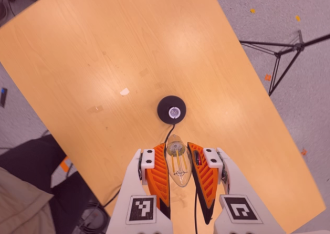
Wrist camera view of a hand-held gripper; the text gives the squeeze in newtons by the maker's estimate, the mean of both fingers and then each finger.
{"total": 20.5, "left": 22.3, "right": 18.7}